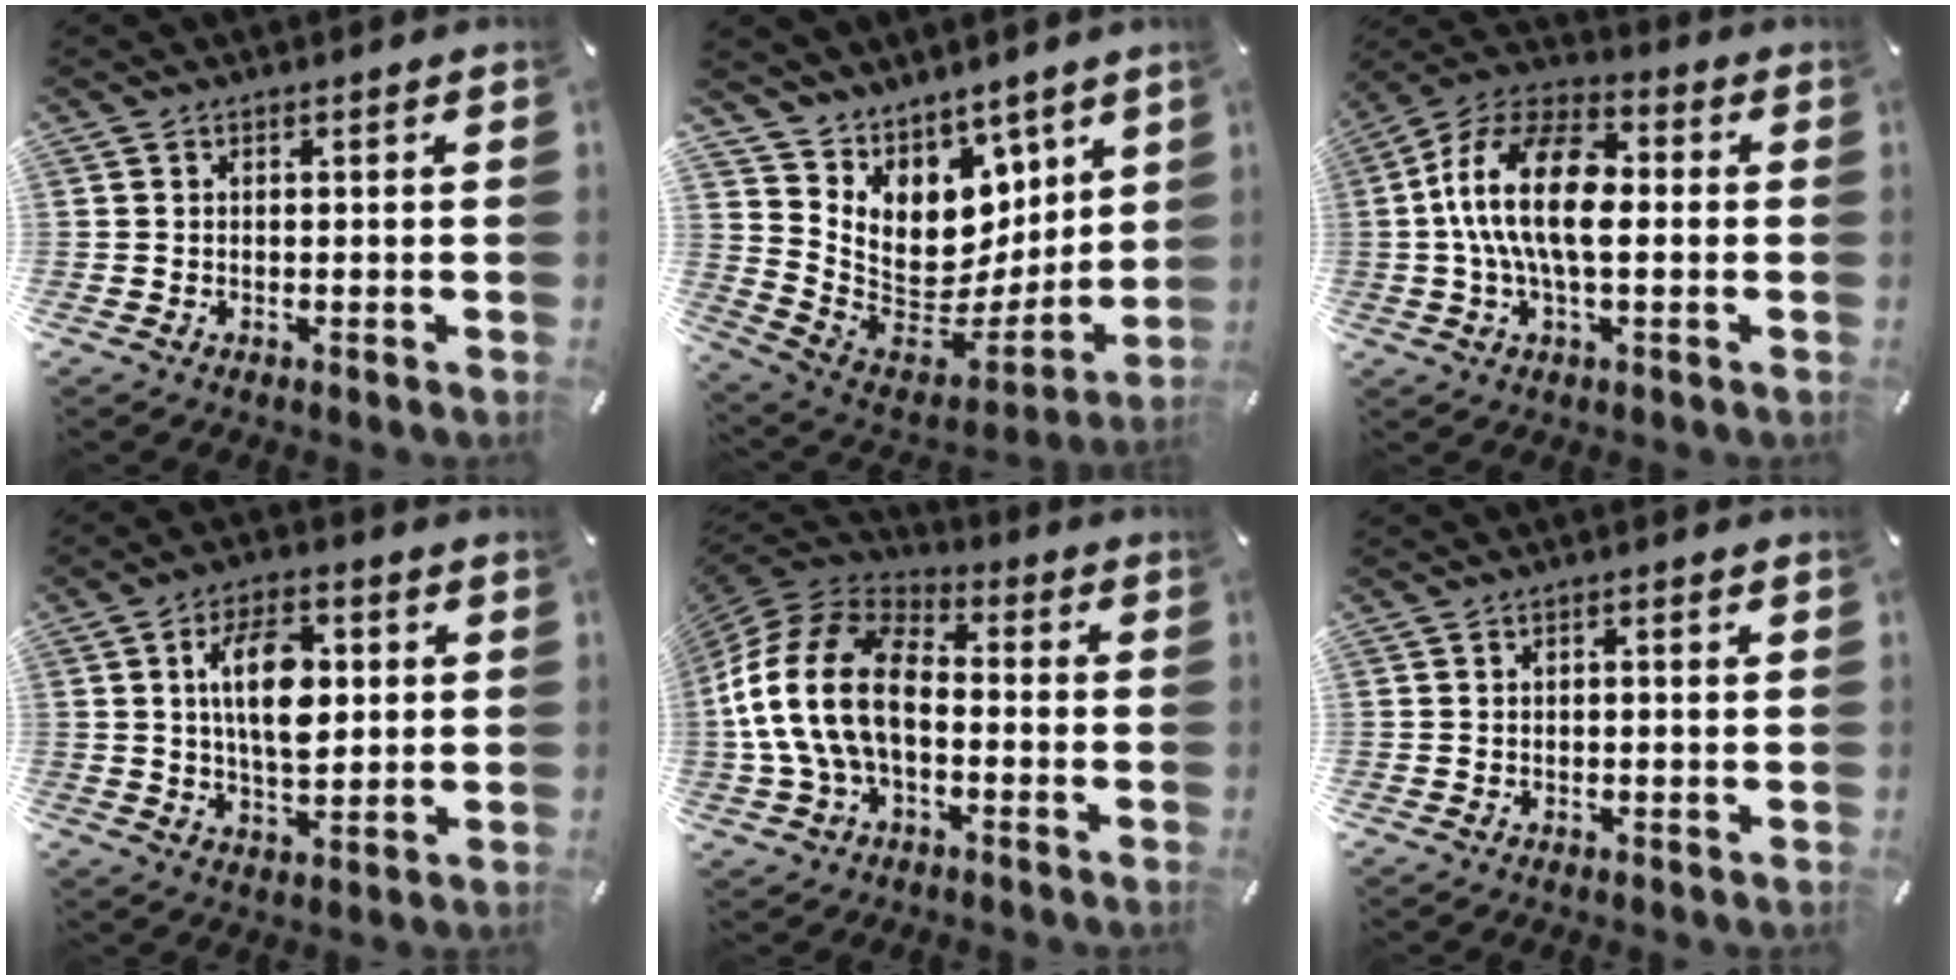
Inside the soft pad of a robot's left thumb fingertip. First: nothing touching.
{"total": 9.6, "force": [4.5, 8.3, 1.4], "torque": [-0.021, -0.088, 0.095]}
{"total": 15.8, "force": [-0.5, 8.5, 13.4], "torque": [-0.282, 0.008, -0.012]}
{"total": 12.8, "force": [2.3, 7.4, 10.2], "torque": [-0.194, 0.000, 0.031]}
{"total": 17.3, "force": [-2.8, 11.4, 12.7], "torque": [-0.272, 0.026, -0.054]}
{"total": 1.0, "force": [0.1, 0.3, 1.0], "torque": [-0.018, 0.003, 0.000]}